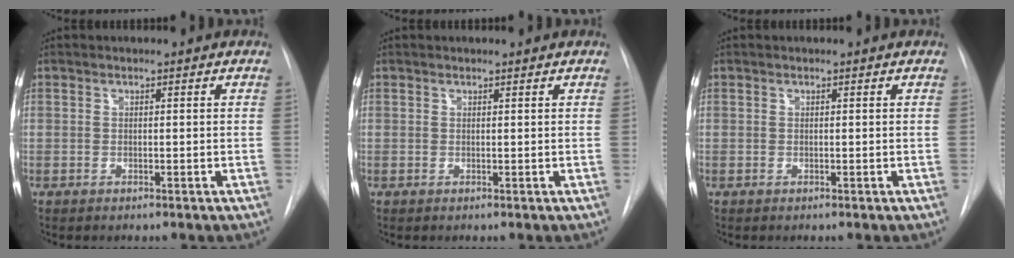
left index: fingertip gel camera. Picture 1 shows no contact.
{"total": 0.9, "force": [0.9, 0.0, 0.1], "torque": [-0.006, 0.005, 0.012]}
{"total": 0.0}